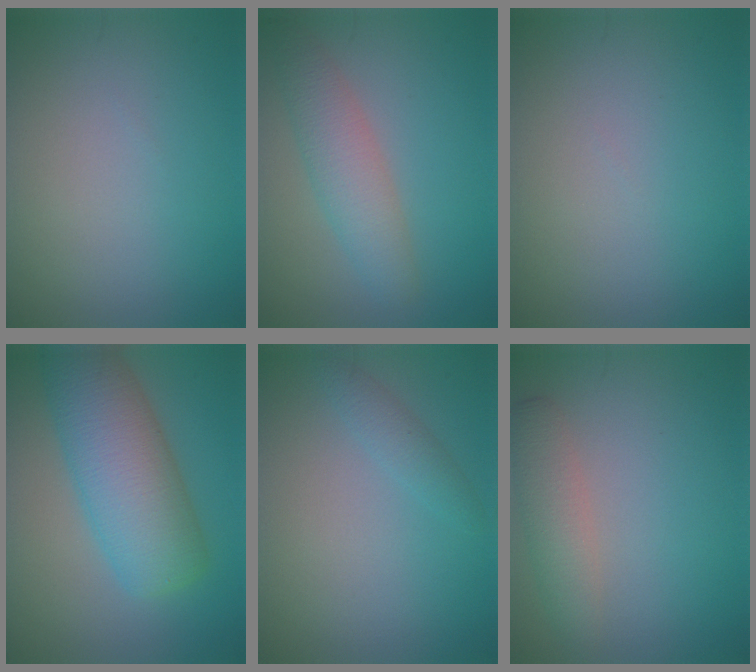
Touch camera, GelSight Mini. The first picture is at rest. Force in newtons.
{"total": 3.8, "press": 3.8, "slide": 0.0}
{"total": 0.0}
{"total": 8.6, "press": 8.6, "slide": 0.2}
{"total": 1.4, "press": 1.4, "slide": 0.1}
{"total": 2.7, "press": 2.7, "slide": 0.1}